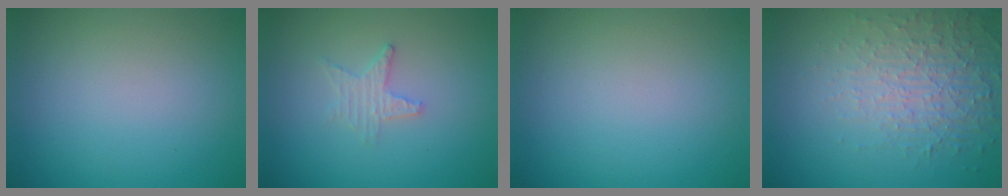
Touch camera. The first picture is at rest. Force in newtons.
{"total": 1.7, "press": 1.6, "slide": 0.4}
{"total": 0.0}
{"total": 5.1, "press": 3.4, "slide": 3.8}